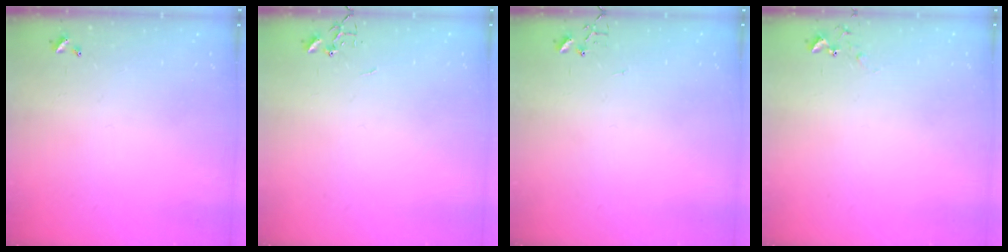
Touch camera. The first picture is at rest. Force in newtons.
{"total": 0.0}
{"total": 4.2, "press": 4.2, "slide": 0.4}
{"total": 5.0, "press": 5.0, "slide": 0.5}